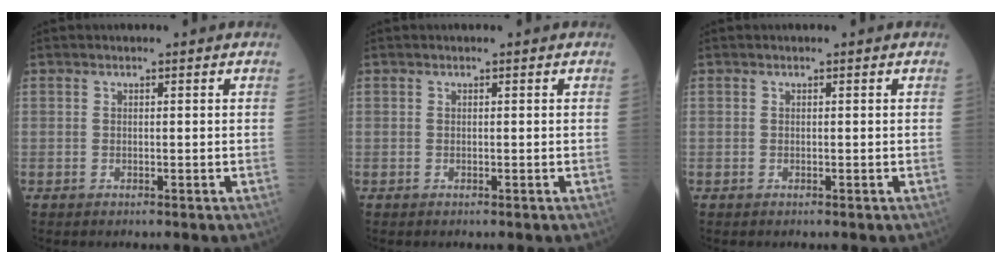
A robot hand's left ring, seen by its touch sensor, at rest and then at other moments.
{"total": 0.0}
{"total": 0.0}